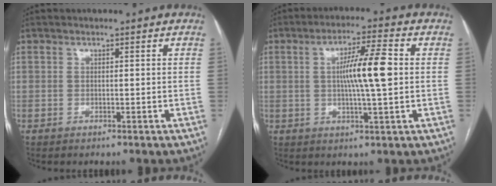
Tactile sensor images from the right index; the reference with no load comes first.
{"total": 8.8, "force": [0.7, 0.4, 8.8], "torque": [-0.153, 0.005, 0.009]}